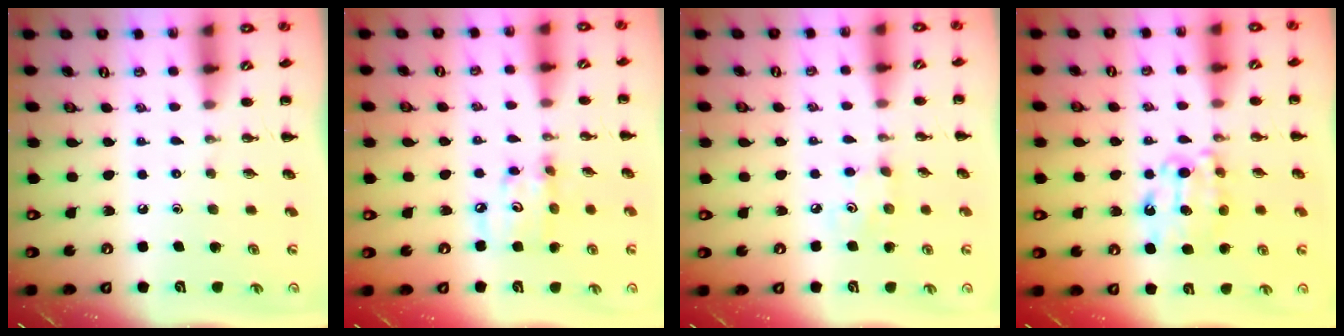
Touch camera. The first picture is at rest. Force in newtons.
{"total": 6.9, "press": 6.8, "slide": 1.3}
{"total": 3.4, "press": 3.3, "slide": 0.9}
{"total": 9.2, "press": 9.1, "slide": 1.0}